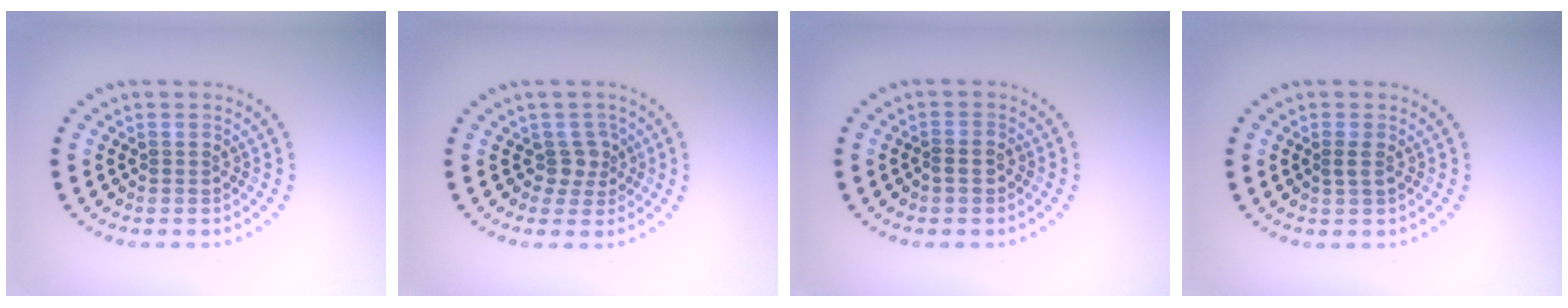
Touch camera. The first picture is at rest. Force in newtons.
{"total": 1.9, "press": 1.4, "slide": 1.3}
{"total": 0.8, "press": 0.7, "slide": 0.5}
{"total": 1.0, "press": 1.0, "slide": 0.3}